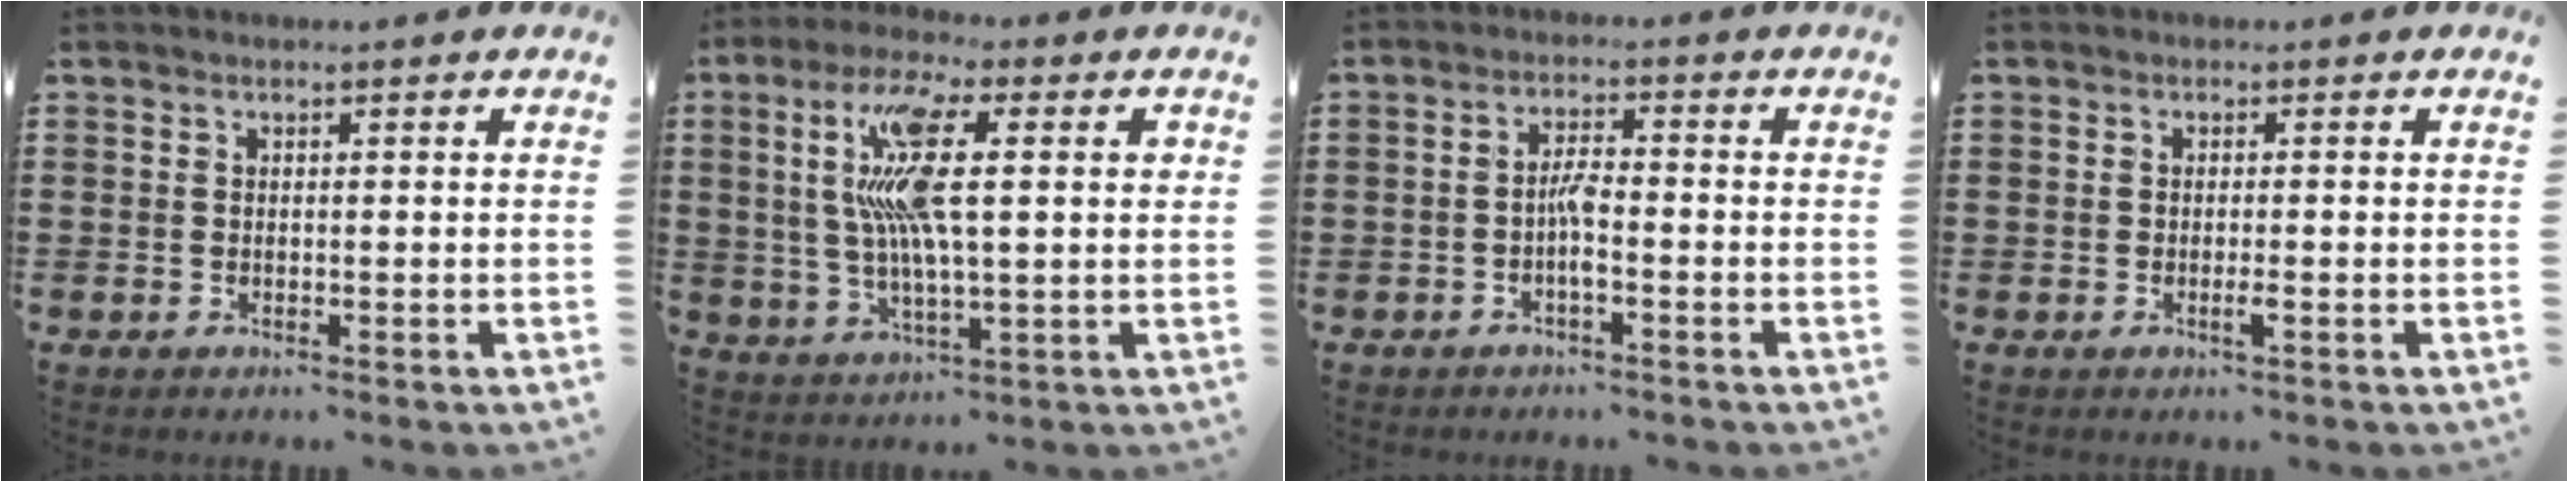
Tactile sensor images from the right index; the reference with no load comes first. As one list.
[{"total": 11.8, "force": [2.4, 2.2, 11.3], "torque": [-0.236, 0.000, 0.032]}, {"total": 3.3, "force": [-1.0, 0.6, 3.0], "torque": [-0.071, -0.004, -0.024]}, {"total": 1.5, "force": [-0.5, 0.0, 1.4], "torque": [-0.024, -0.004, -0.009]}]